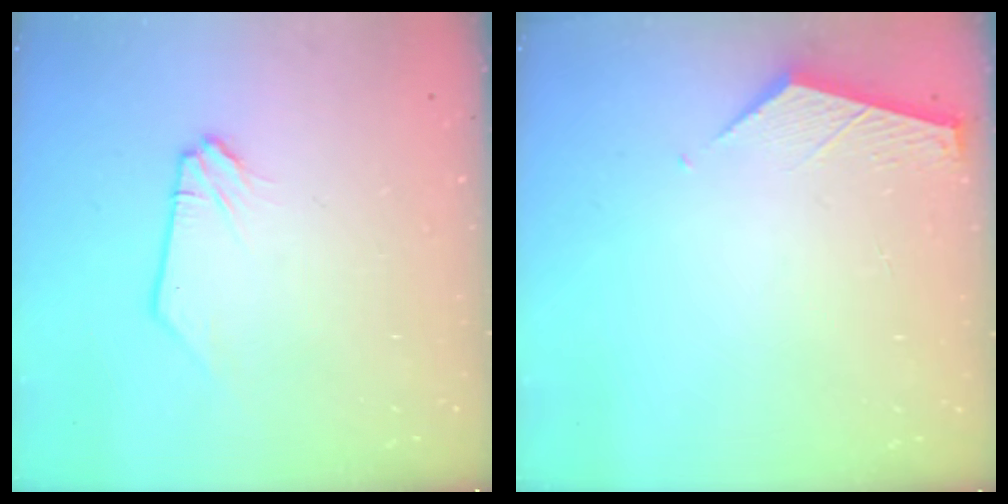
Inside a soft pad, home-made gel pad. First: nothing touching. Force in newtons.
{"total": 2.8, "press": 2.8, "slide": 0.3}